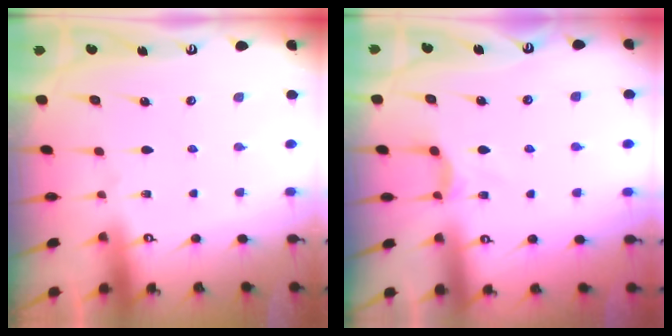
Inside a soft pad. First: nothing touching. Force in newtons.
{"total": 2.8, "press": 2.8, "slide": 0.4}